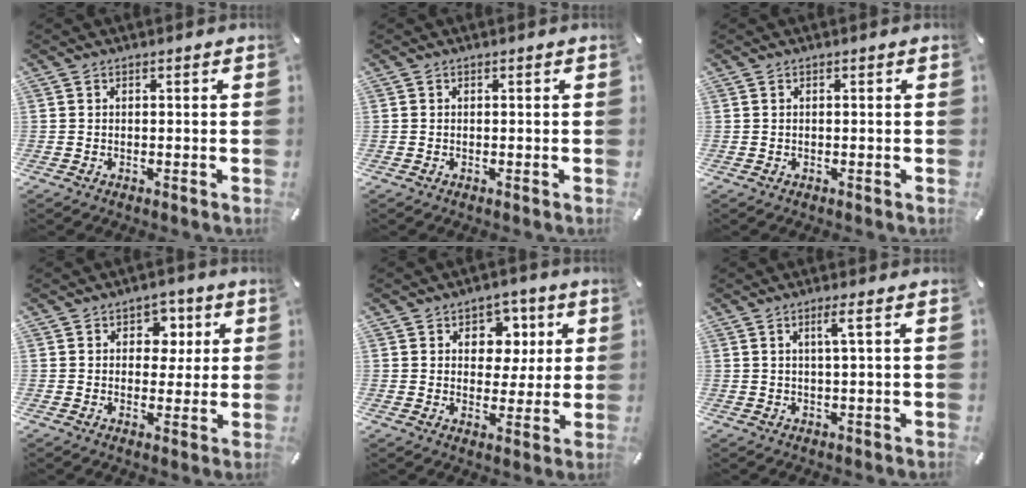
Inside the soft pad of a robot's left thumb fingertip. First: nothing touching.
{"total": 0.0}
{"total": 0.0}
{"total": 6.4, "force": [1.8, 5.3, 3.2], "torque": [-0.028, -0.004, 0.023]}
{"total": 8.4, "force": [2.7, 7.2, 3.3], "torque": [-0.035, -0.011, 0.045]}
{"total": 3.5, "force": [1.1, 0.0, 3.3], "torque": [-0.065, -0.002, 0.015]}